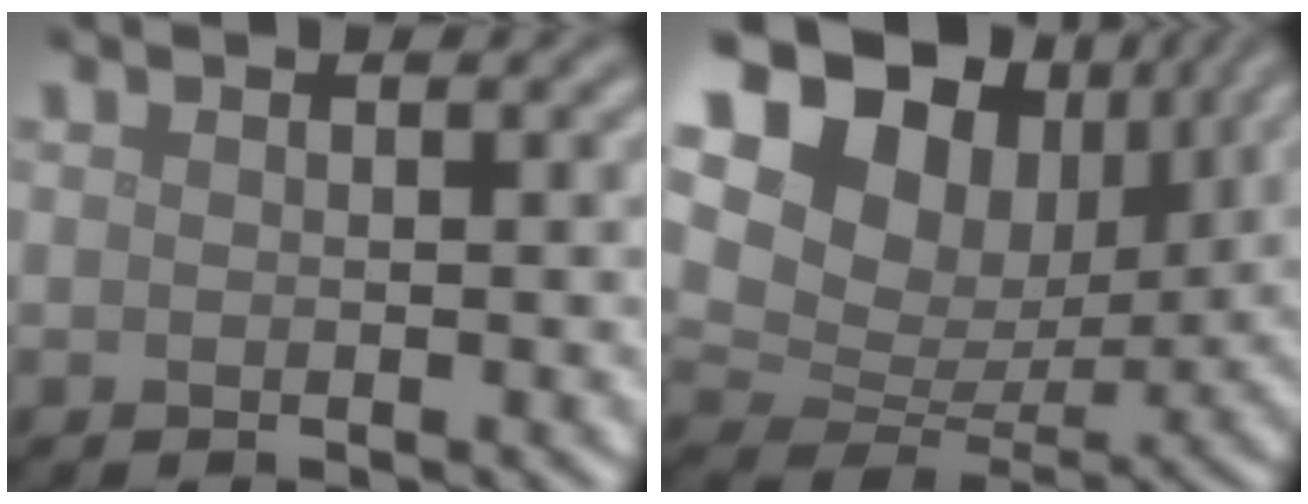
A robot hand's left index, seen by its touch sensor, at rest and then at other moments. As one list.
[{"total": 13.9, "force": [6.5, 9.6, 7.6], "torque": [-0.166, 0.020, 0.116]}]